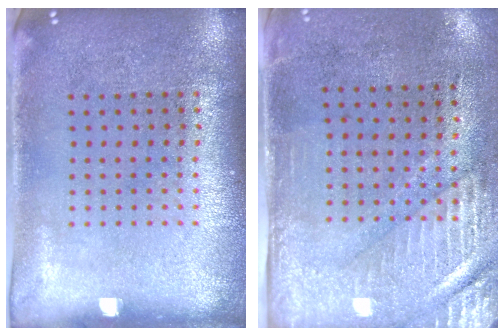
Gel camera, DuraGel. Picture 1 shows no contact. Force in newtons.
{"total": 2.8, "press": 2.4, "slide": 1.4}